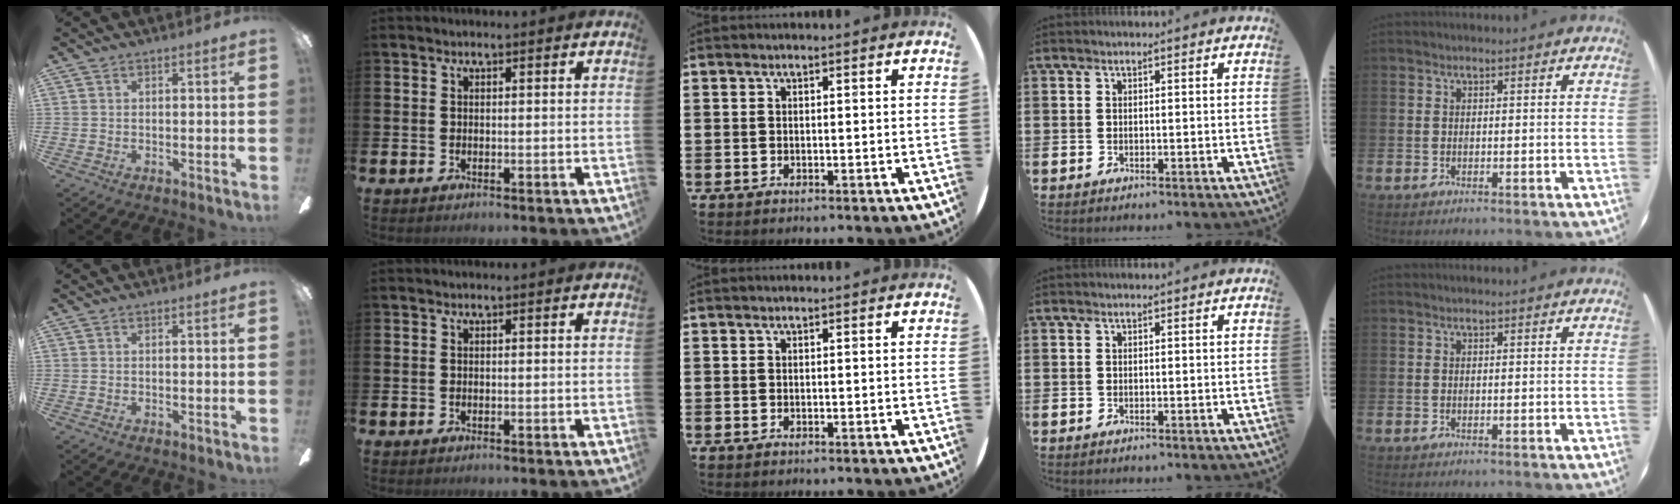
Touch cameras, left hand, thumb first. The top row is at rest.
{}